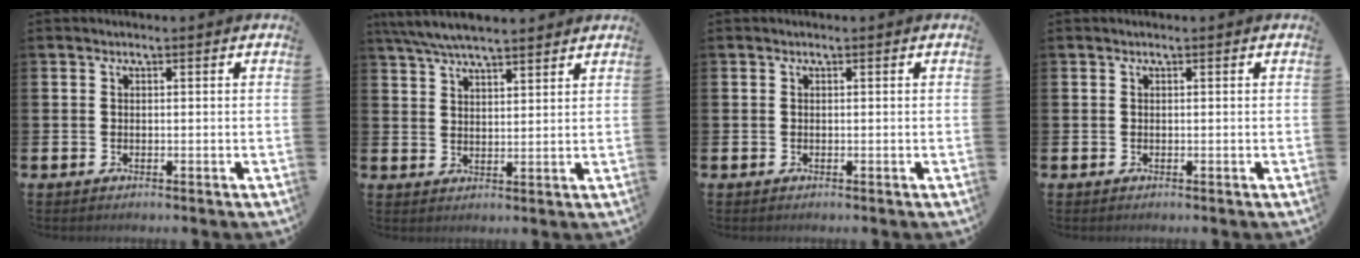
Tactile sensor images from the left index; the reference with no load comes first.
{"total": 6.2, "force": [5.8, 0.8, 1.9], "torque": [-0.056, -0.018, 0.107]}
{"total": 0.0}
{"total": 0.0}